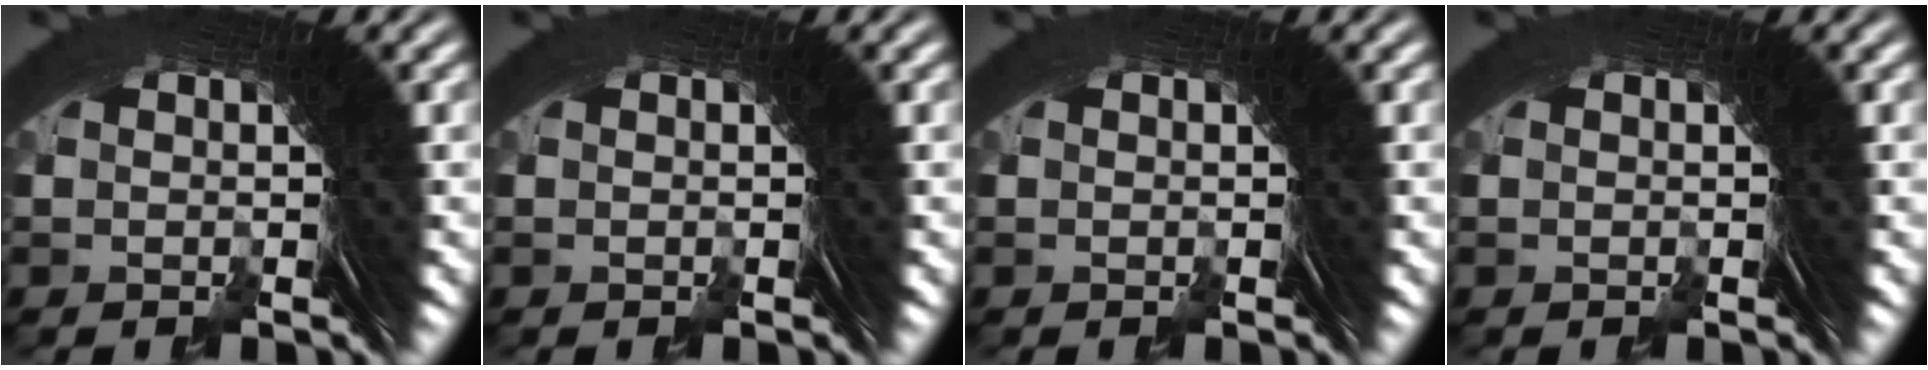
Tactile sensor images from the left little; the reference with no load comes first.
{"total": 0.0}
{"total": 0.0}
{"total": 0.0}